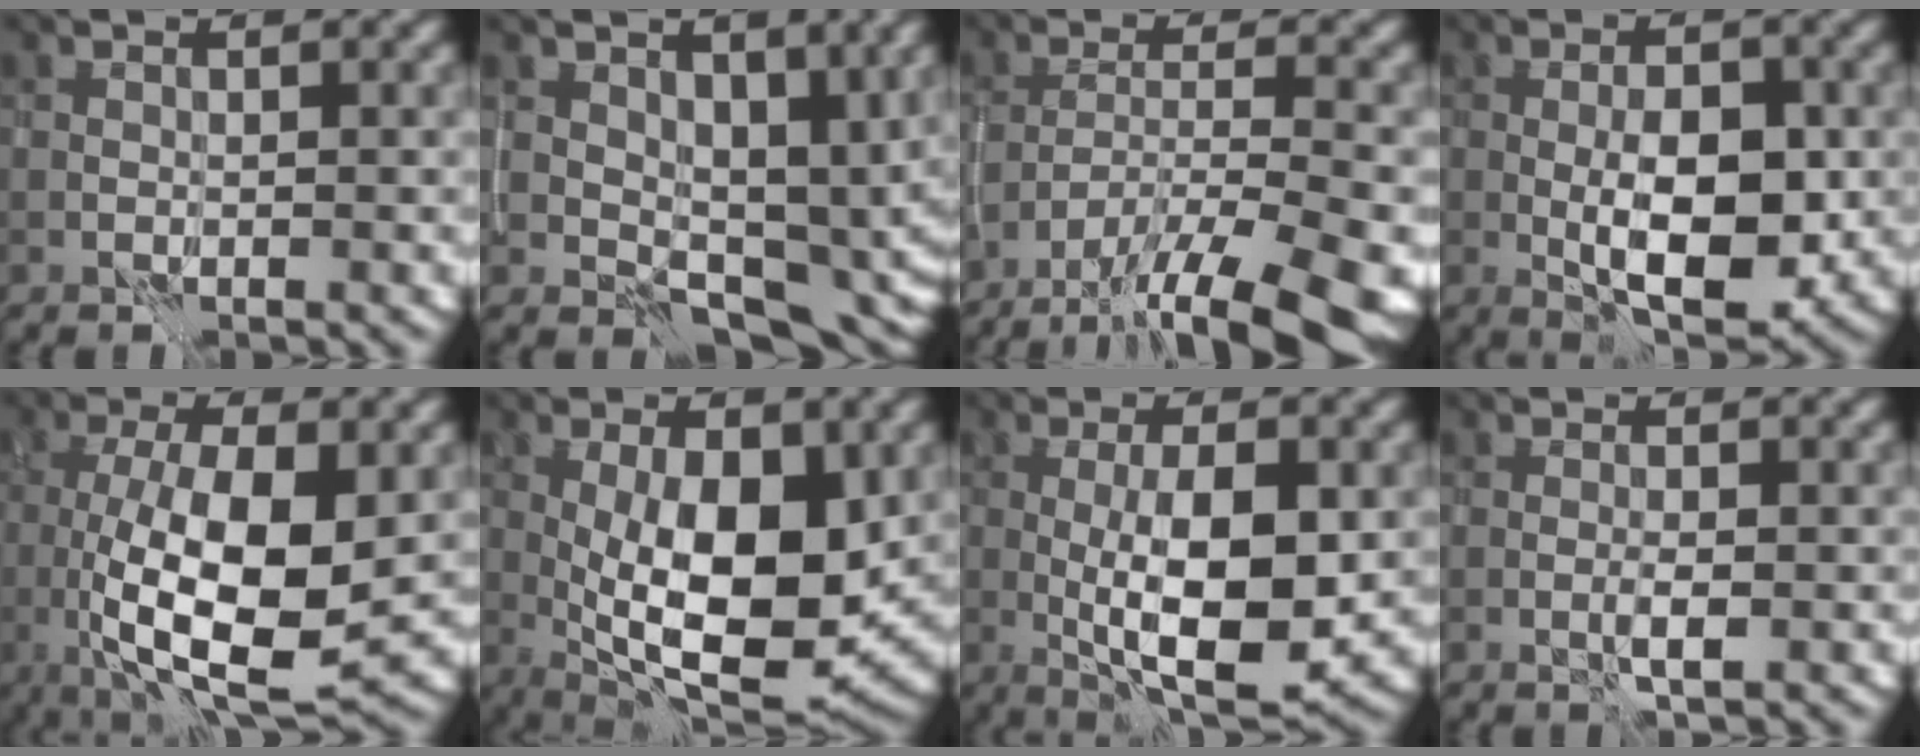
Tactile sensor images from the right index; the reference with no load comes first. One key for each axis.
{"total": 6.0, "fx": 1.5, "fy": 3.7, "fz": 4.6, "tx": -0.065, "ty": -0.014, "tz": 0.027}
{"total": 10.8, "fx": -7.7, "fy": 2.2, "fz": 7.2, "tx": -0.119, "ty": -0.019, "tz": -0.119}
{"total": 7.3, "fx": -1.2, "fy": 3.1, "fz": 6.5, "tx": -0.106, "ty": -0.002, "tz": -0.019}
{"total": 11.0, "fx": -0.8, "fy": 3.8, "fz": 10.3, "tx": -0.186, "ty": -0.018, "tz": -0.009}
{"total": 10.8, "fx": -0.3, "fy": 4.3, "fz": 9.9, "tx": -0.166, "ty": -0.013, "tz": -0.001}
{"total": 8.8, "fx": -1.1, "fy": 2.6, "fz": 8.3, "tx": -0.141, "ty": -0.009, "tz": -0.013}
{"total": 1.1, "fx": -0.2, "fy": 0.0, "fz": 1.1, "tx": -0.024, "ty": -0.001, "tz": -0.006}